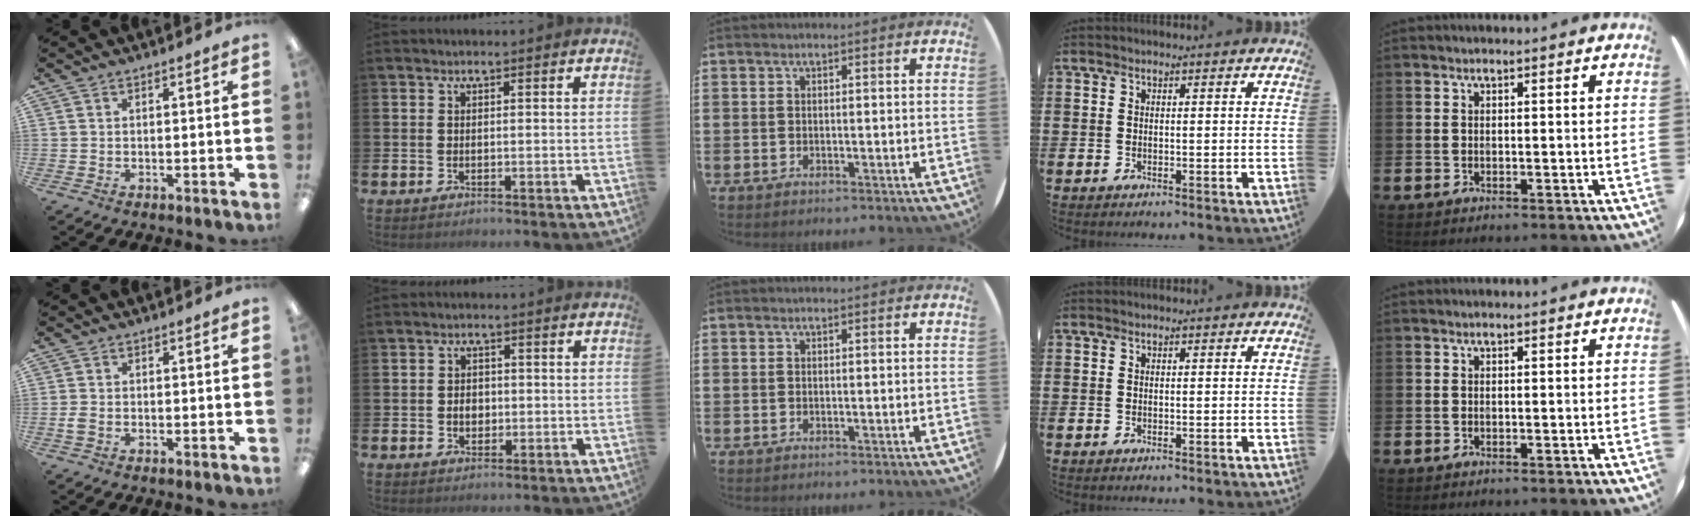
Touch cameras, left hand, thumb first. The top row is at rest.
{"thumb": {"total": 1.7, "force": [-0.6, 1.3, 0.8], "torque": [-0.015, 0.003, -0.010]}, "index": {"total": 2.3, "force": [-0.2, 1.8, 1.3], "torque": [-0.005, -0.003, -0.012]}}